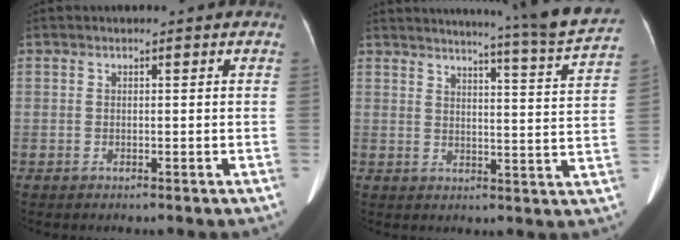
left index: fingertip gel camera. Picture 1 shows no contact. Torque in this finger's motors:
{"motor_torque": [-0.22, -1.30, 0.12, 0.07]}